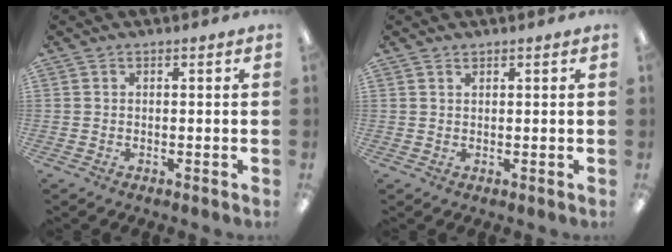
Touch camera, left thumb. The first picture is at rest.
{"total": 0.8, "force": [0.7, 0.3, 0.2], "torque": [-0.005, 0.000, 0.013]}